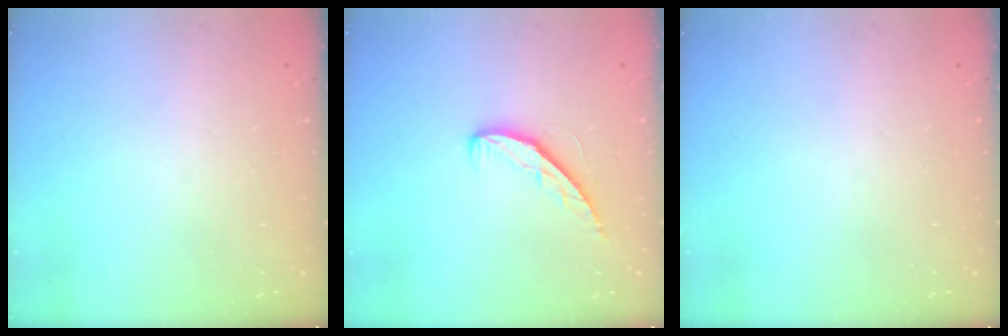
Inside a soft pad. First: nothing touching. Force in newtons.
{"total": 7.0, "press": 7.0, "slide": 0.7}
{"total": 0.0}